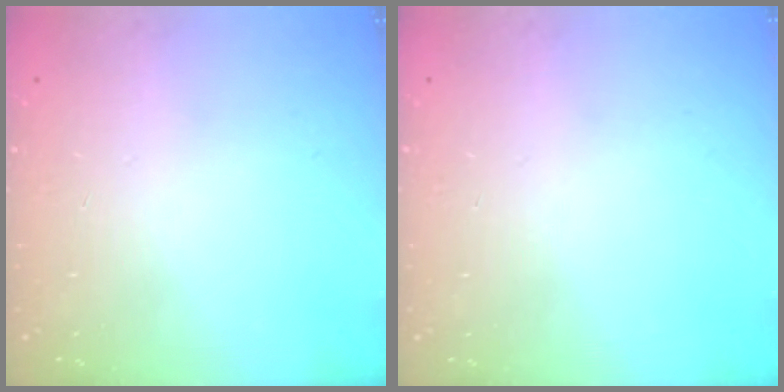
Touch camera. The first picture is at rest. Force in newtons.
{"total": 0.0}